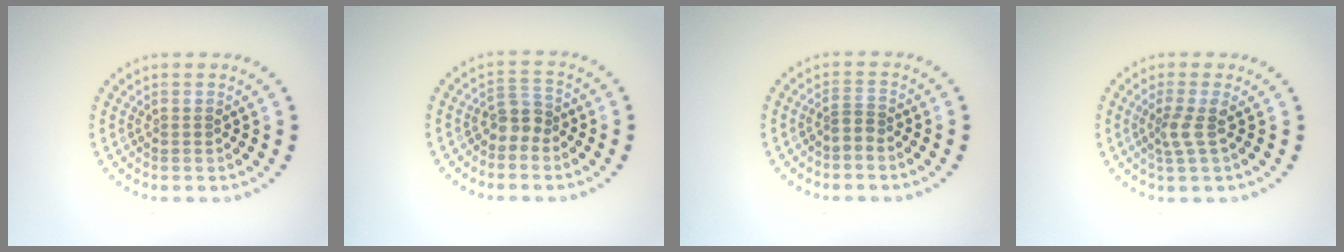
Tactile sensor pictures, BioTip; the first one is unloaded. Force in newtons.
{"total": 2.1, "press": 1.6, "slide": 1.4}
{"total": 1.2, "press": 0.7, "slide": 0.9}
{"total": 1.9, "press": 1.3, "slide": 1.4}